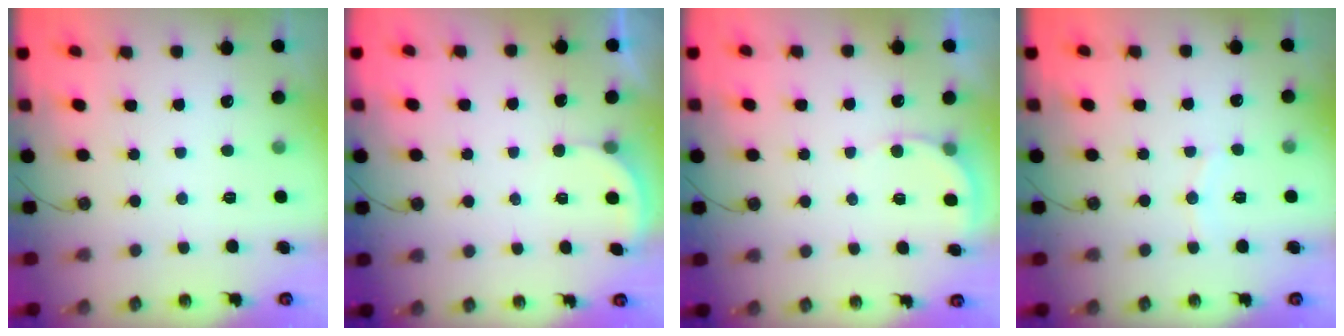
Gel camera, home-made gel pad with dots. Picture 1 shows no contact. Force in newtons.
{"total": 1.4, "press": 1.3, "slide": 0.5}
{"total": 3.5, "press": 3.4, "slide": 0.4}
{"total": 4.1, "press": 4.0, "slide": 0.4}